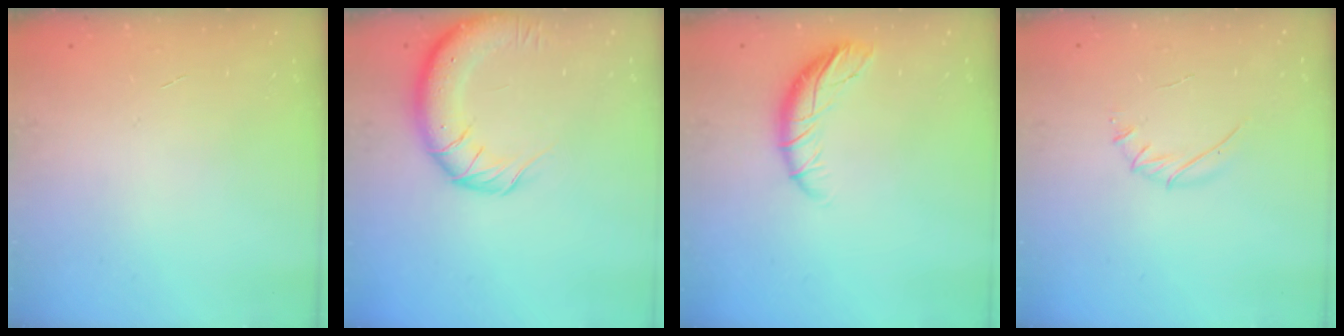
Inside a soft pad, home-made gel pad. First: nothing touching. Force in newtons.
{"total": 12.0, "press": 11.6, "slide": 3.0}
{"total": 9.8, "press": 9.6, "slide": 1.7}
{"total": 3.9, "press": 3.8, "slide": 1.0}